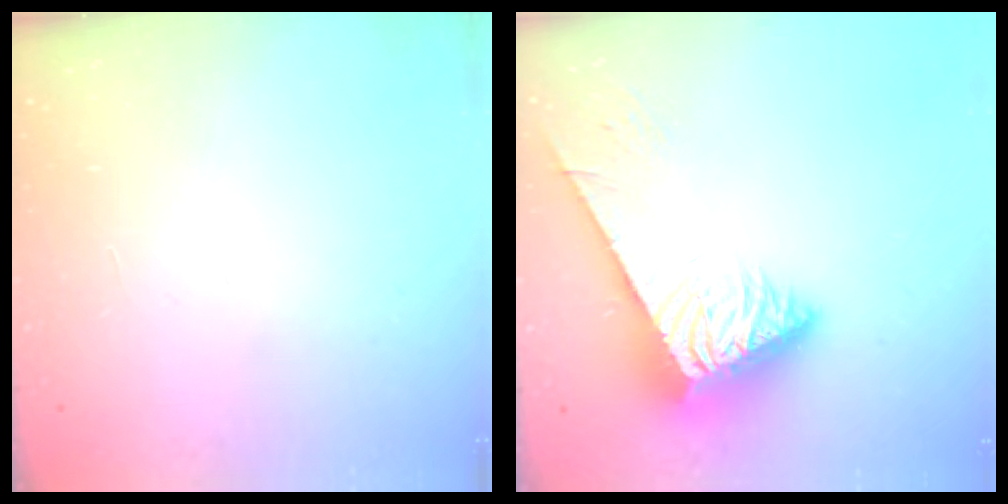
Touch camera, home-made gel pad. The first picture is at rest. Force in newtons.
{"total": 7.9, "press": 7.8, "slide": 1.0}